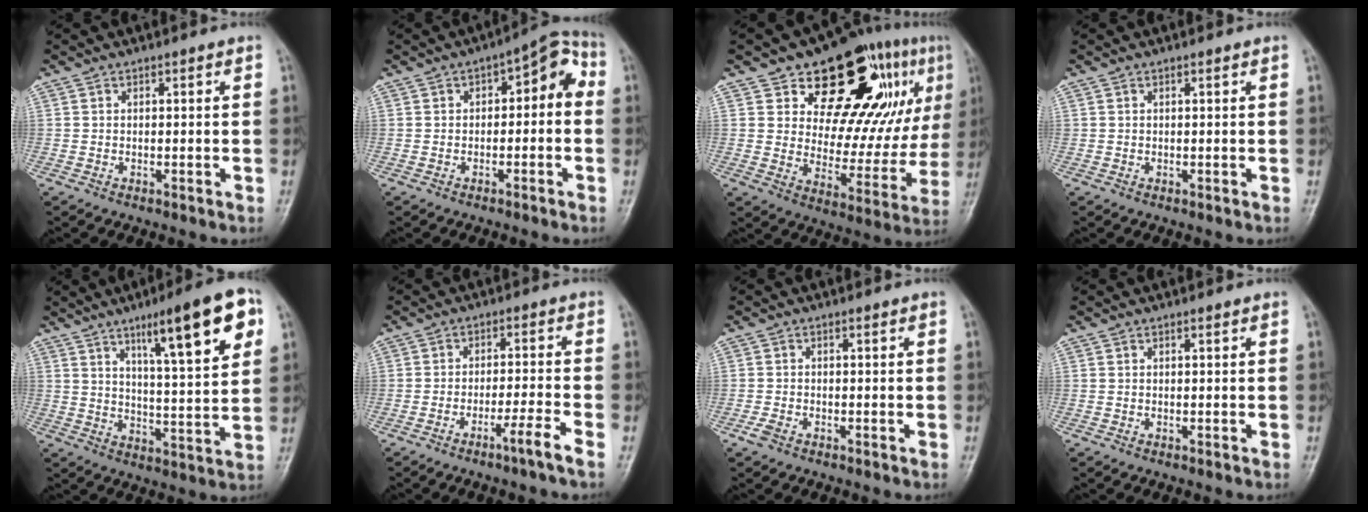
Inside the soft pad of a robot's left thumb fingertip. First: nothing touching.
{"total": 7.5, "force": [-0.1, 4.2, 6.2], "torque": [-0.041, 0.039, -0.015]}
{"total": 24.3, "force": [11.0, 12.4, 17.7], "torque": [-0.186, -0.019, 0.168]}
{"total": 0.0}
{"total": 17.0, "force": [8.3, 3.2, 14.5], "torque": [-0.197, -0.027, 0.126]}
{"total": 4.4, "force": [-3.1, -0.7, 3.0], "torque": [-0.063, 0.019, -0.057]}
{"total": 1.7, "force": [-1.1, 0.9, 0.8], "torque": [-0.023, 0.000, -0.023]}
{"total": 0.0}